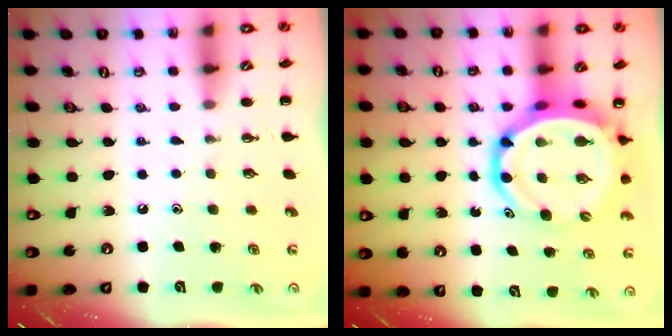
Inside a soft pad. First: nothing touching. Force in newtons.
{"total": 12.6, "press": 12.1, "slide": 3.5}